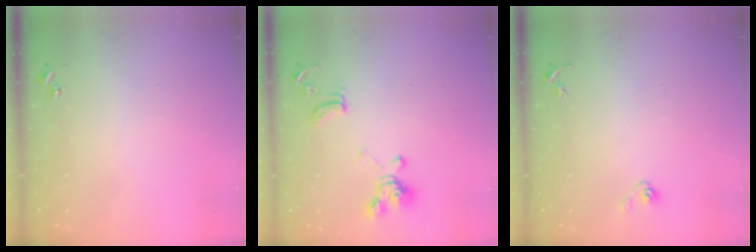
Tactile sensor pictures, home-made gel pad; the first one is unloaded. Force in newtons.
{"total": 14.3, "press": 14.2, "slide": 1.5}
{"total": 4.0, "press": 3.6, "slide": 1.8}